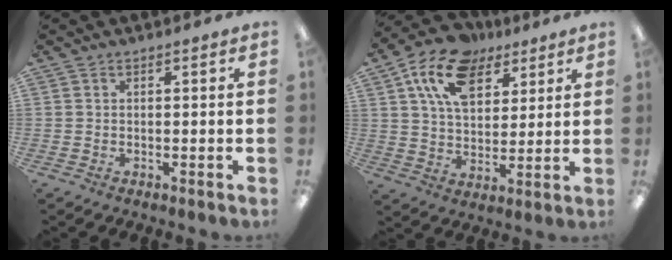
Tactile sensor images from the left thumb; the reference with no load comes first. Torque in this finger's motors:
{"motor_torque": [0.25, 0.29, 1.38, -1.39, 0.25]}